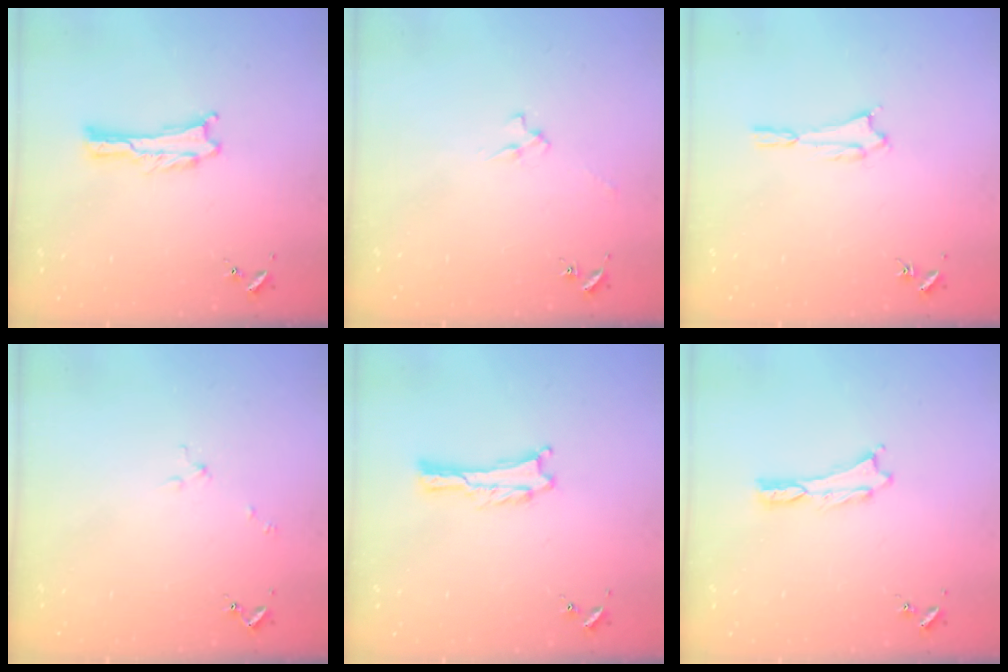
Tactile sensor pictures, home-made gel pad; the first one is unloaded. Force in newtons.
{"total": 2.4, "press": 2.4, "slide": 0.3}
{"total": 1.6, "press": 1.6, "slide": 0.1}
{"total": 1.7, "press": 1.7, "slide": 0.3}
{"total": 0.5, "press": 0.5, "slide": 0.1}
{"total": 0.0}